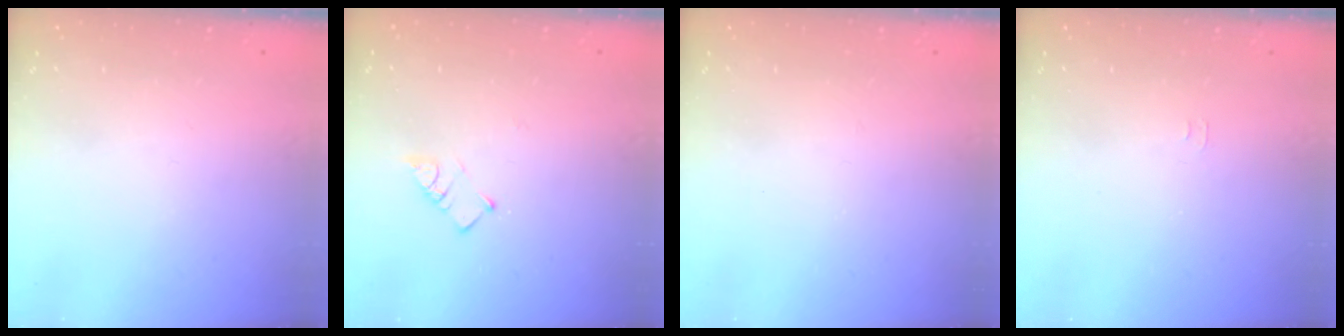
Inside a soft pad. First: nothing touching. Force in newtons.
{"total": 2.9, "press": 2.9, "slide": 0.2}
{"total": 2.7, "press": 2.7, "slide": 0.3}
{"total": 3.3, "press": 3.2, "slide": 0.3}